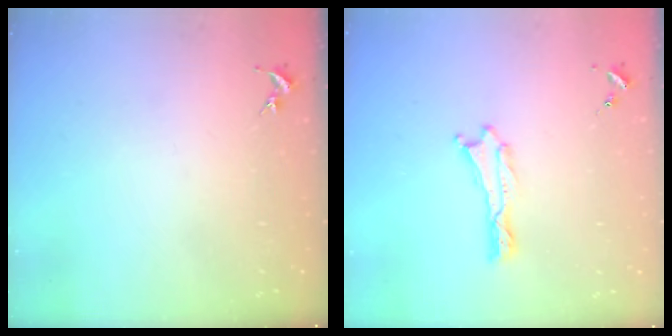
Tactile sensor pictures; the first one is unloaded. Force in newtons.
{"total": 0.0}